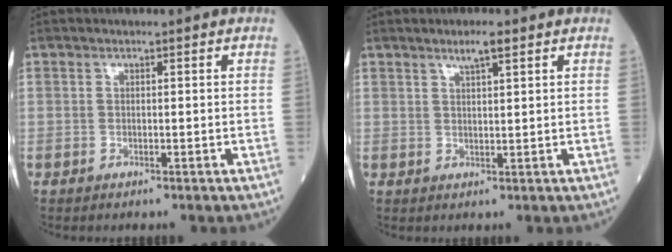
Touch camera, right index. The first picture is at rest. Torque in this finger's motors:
{"motor_torque": [0.30, 0.24, 0.16, 0.04]}